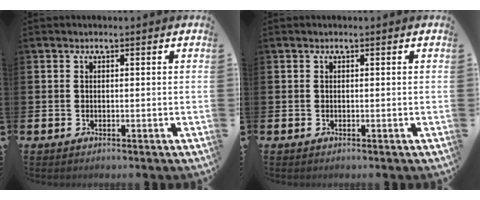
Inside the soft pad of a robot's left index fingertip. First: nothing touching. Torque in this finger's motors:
{"motor_torque": [0.00, 0.00, 0.00, 0.00]}